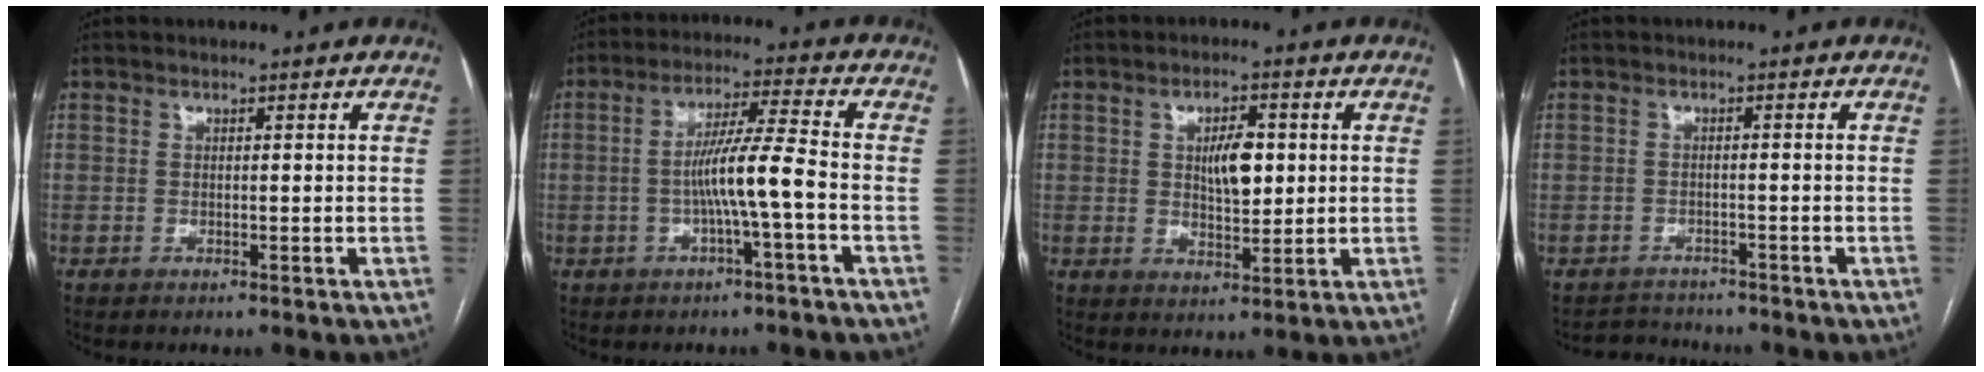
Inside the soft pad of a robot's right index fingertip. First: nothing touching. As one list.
[{"total": 7.7, "force": [-1.9, -0.7, 7.4], "torque": [-0.137, 0.011, -0.033]}, {"total": 5.9, "force": [1.0, 2.5, 5.3], "torque": [-0.085, 0.003, 0.021]}, {"total": 3.2, "force": [-3.0, 1.0, -0.6], "torque": [0.008, -0.004, -0.046]}]